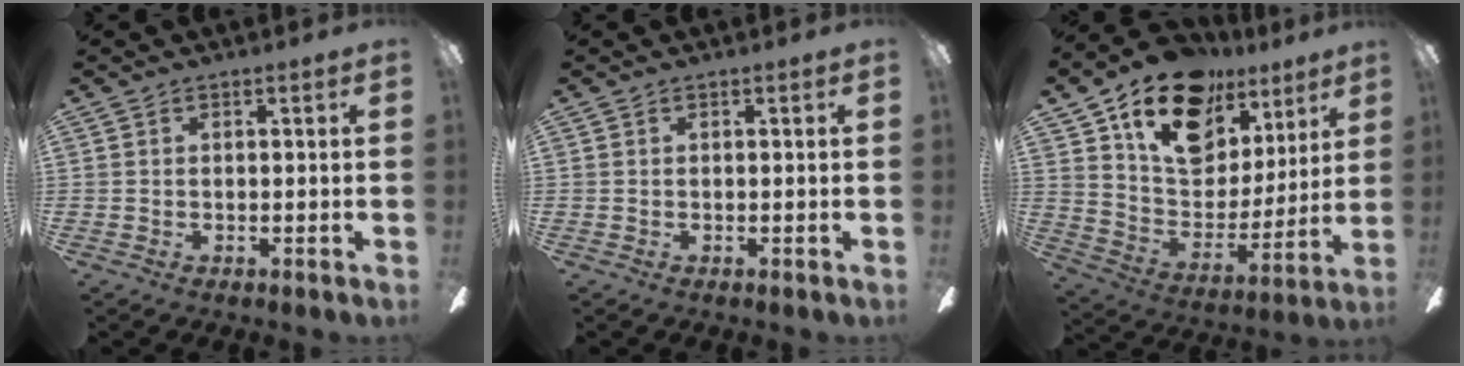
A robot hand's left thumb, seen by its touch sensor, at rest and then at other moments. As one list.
[{"total": 0.0}, {"total": 20.3, "force": [13.0, 12.5, 9.4], "torque": [-0.154, -0.074, 0.235]}]